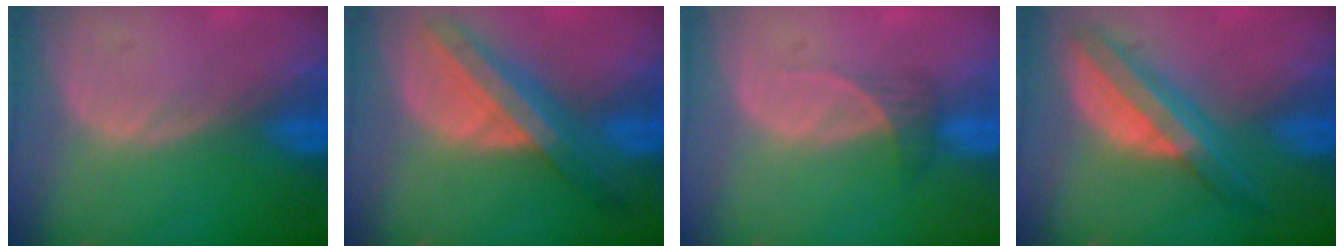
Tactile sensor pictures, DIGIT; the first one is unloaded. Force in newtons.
{"total": 8.4, "press": 7.4, "slide": 4.0}
{"total": 2.1, "press": 1.9, "slide": 0.9}
{"total": 7.8, "press": 6.6, "slide": 4.1}